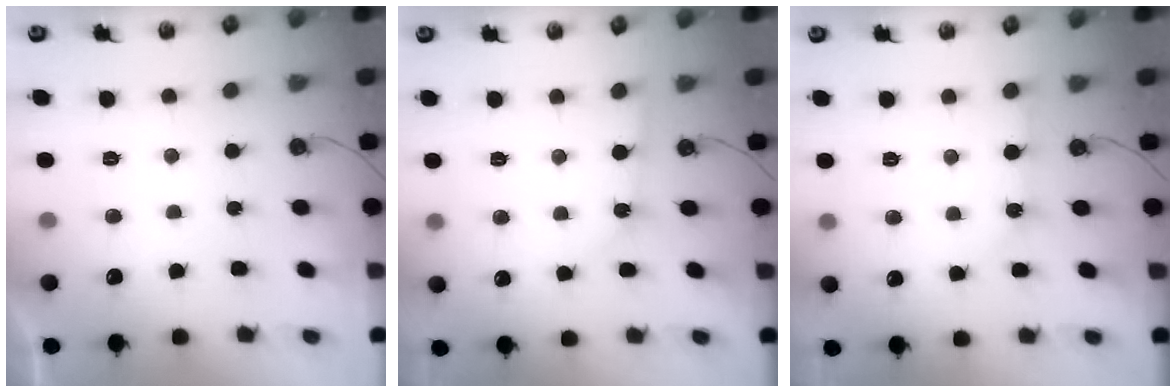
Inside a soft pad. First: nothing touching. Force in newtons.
{"total": 2.8, "press": 2.8, "slide": 0.3}
{"total": 2.4, "press": 2.4, "slide": 0.1}